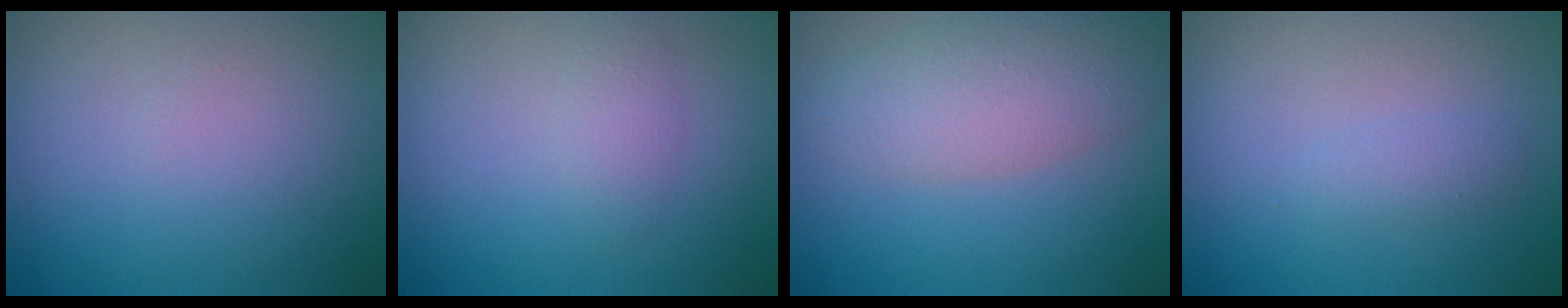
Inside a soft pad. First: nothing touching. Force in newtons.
{"total": 1.4, "press": 1.4, "slide": 0.1}
{"total": 4.6, "press": 4.6, "slide": 0.2}
{"total": 1.1, "press": 1.0, "slide": 0.1}